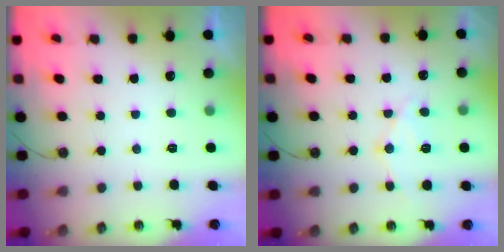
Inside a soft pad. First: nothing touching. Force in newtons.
{"total": 11.4, "press": 11.4, "slide": 1.0}